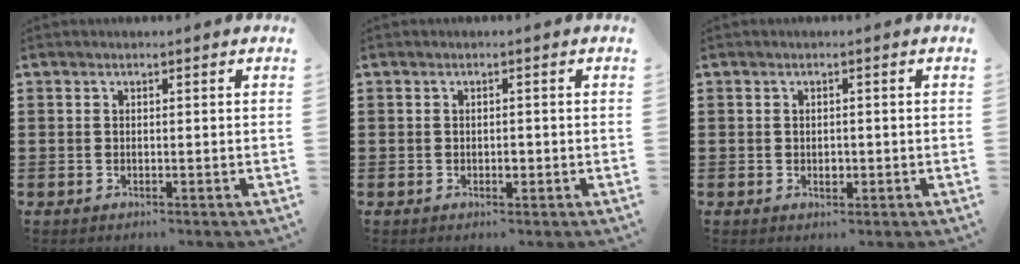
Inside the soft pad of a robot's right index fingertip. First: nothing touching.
{"total": 1.2, "force": [-0.3, 0.7, 1.0], "torque": [-0.019, 0.000, -0.005]}
{"total": 1.2, "force": [-0.2, 0.8, 0.9], "torque": [-0.018, 0.002, -0.003]}